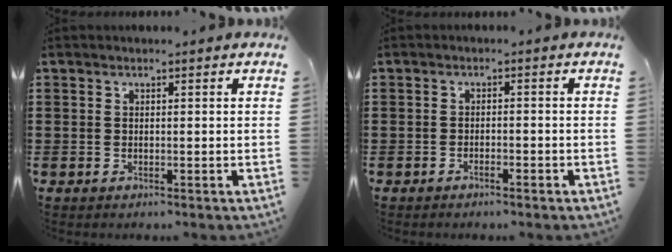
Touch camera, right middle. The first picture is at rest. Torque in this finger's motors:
{"motor_torque": [0.02, -0.01, -0.04, -0.01]}